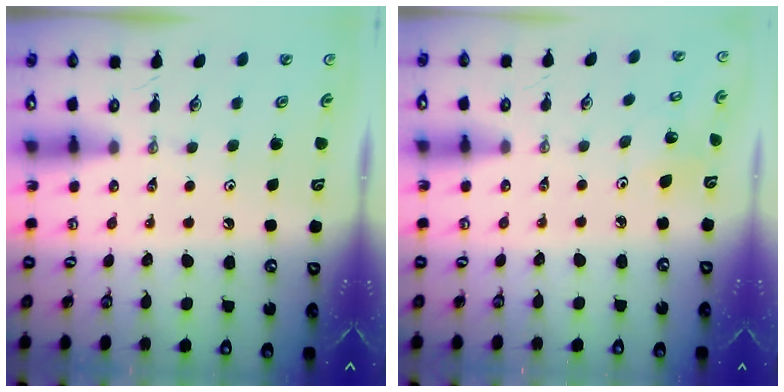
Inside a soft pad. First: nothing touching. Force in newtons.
{"total": 4.3, "press": 4.2, "slide": 1.0}